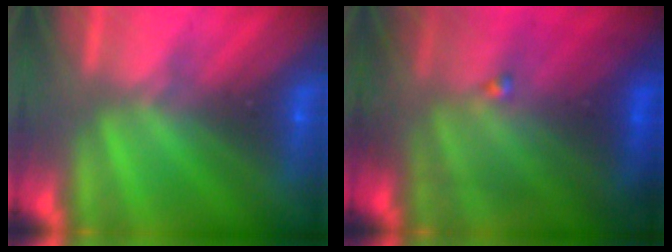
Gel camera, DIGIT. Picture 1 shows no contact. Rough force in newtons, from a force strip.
{"total": 7.2}